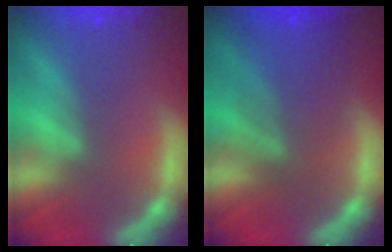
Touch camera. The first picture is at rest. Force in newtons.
{"total": 6.6}